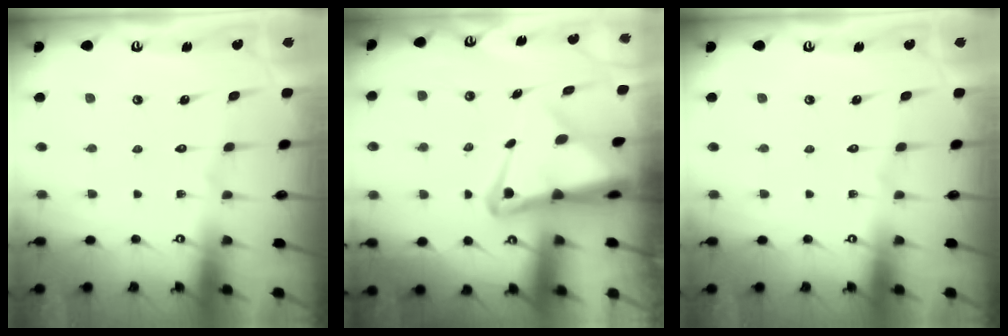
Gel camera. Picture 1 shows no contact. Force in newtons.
{"total": 6.0, "press": 5.9, "slide": 1.0}
{"total": 0.0}